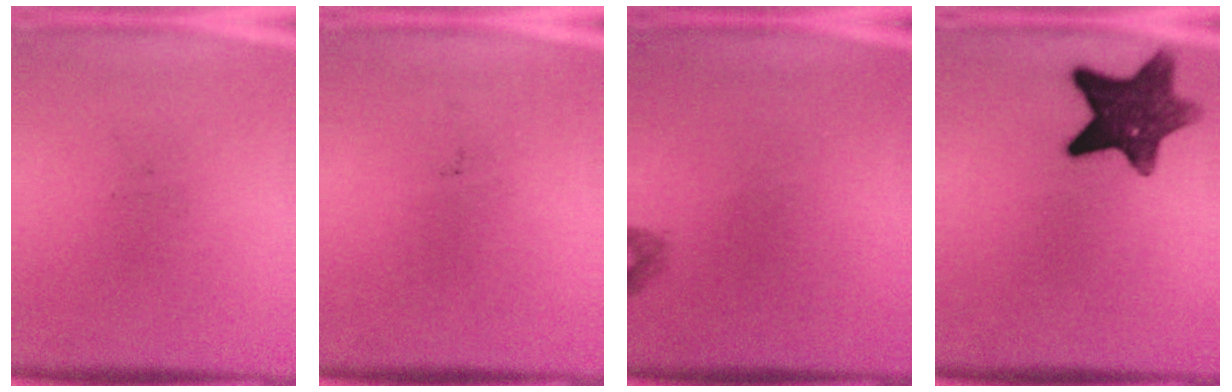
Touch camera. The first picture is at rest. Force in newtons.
{"total": 0.0}
{"total": 0.8}
{"total": 10.6}